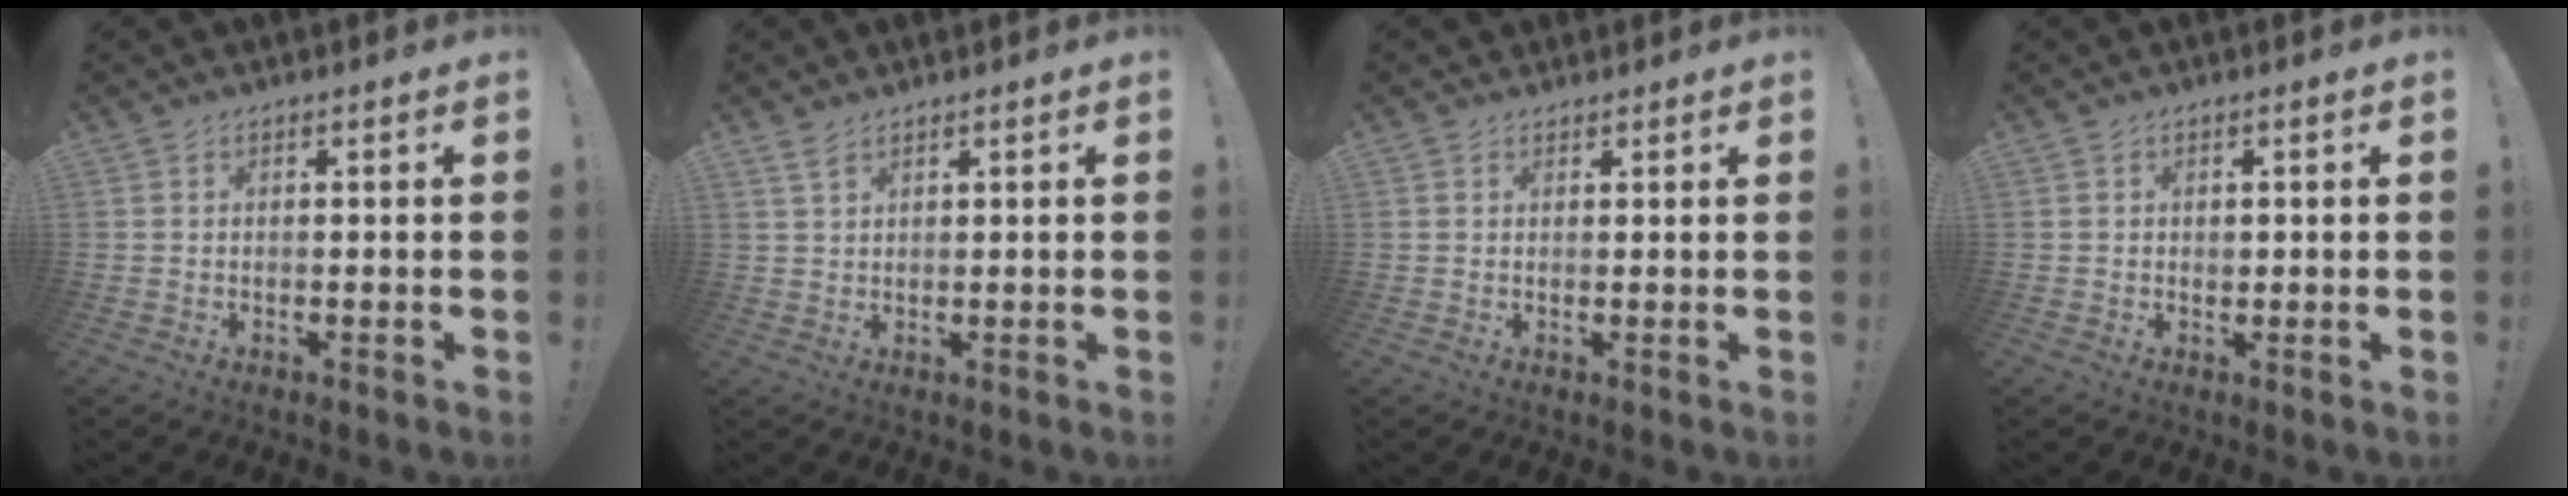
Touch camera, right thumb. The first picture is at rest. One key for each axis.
{"total": 2.6, "fx": 2.0, "fy": 0.9, "fz": 1.4, "tx": -0.024, "ty": -0.011, "tz": 0.036}
{"total": 1.6, "fx": 1.2, "fy": 1.0, "fz": 0.3, "tx": 0.002, "ty": -0.006, "tz": 0.022}
{"total": 0.8, "fx": 0.0, "fy": 0.8, "fz": 0.3, "tx": -0.003, "ty": 0.001, "tz": -0.001}